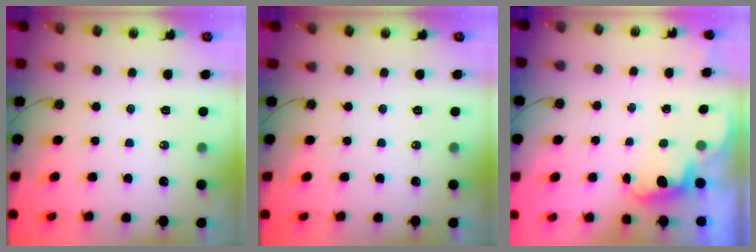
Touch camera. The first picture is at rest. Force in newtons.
{"total": 0.0}
{"total": 0.8, "press": 0.4, "slide": 0.7}